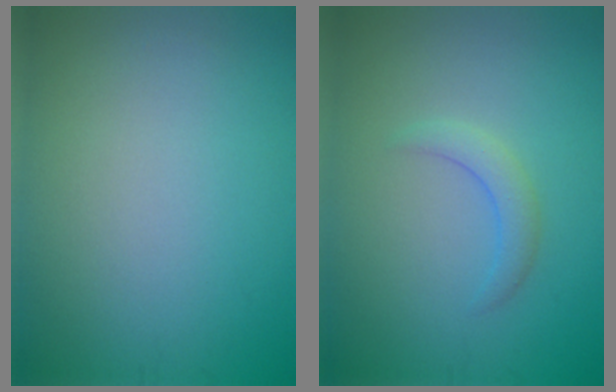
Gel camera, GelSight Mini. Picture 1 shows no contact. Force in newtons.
{"total": 1.7, "press": 1.7, "slide": 0.2}